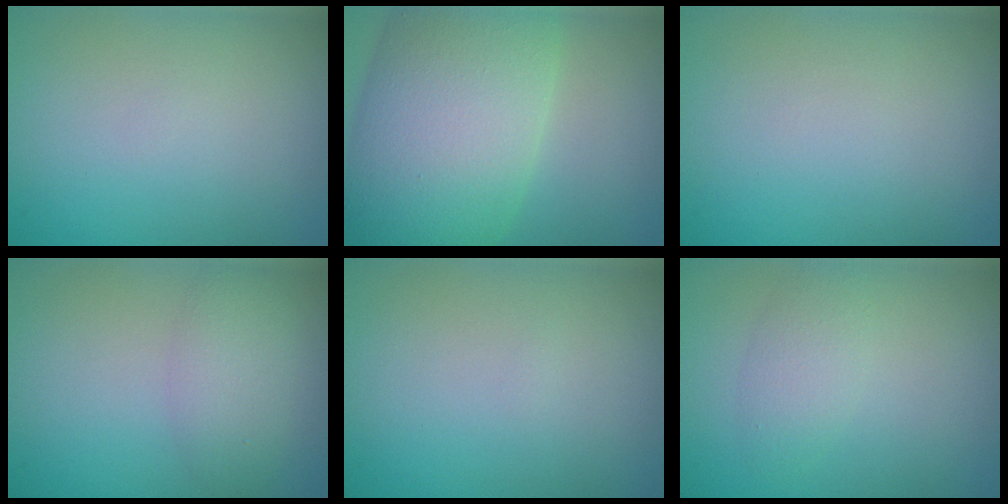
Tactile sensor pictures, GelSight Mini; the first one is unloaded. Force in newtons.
{"total": 13.0, "press": 13.0, "slide": 0.6}
{"total": 0.0}
{"total": 2.8, "press": 2.8, "slide": 0.1}
{"total": 0.0}
{"total": 2.1, "press": 2.1, "slide": 0.1}